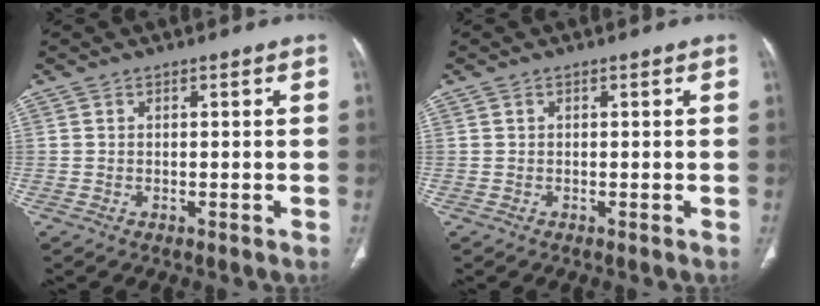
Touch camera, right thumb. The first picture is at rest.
{"total": 0.0}